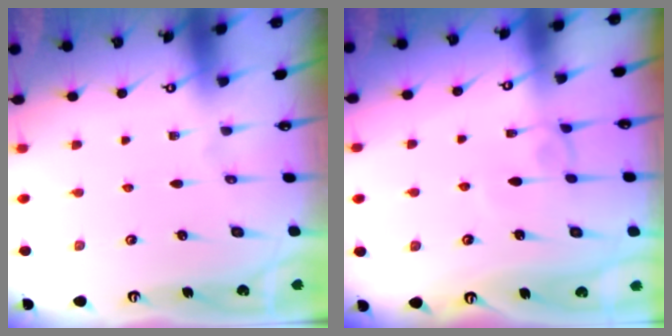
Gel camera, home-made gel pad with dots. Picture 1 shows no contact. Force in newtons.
{"total": 2.4, "press": 2.4, "slide": 0.2}